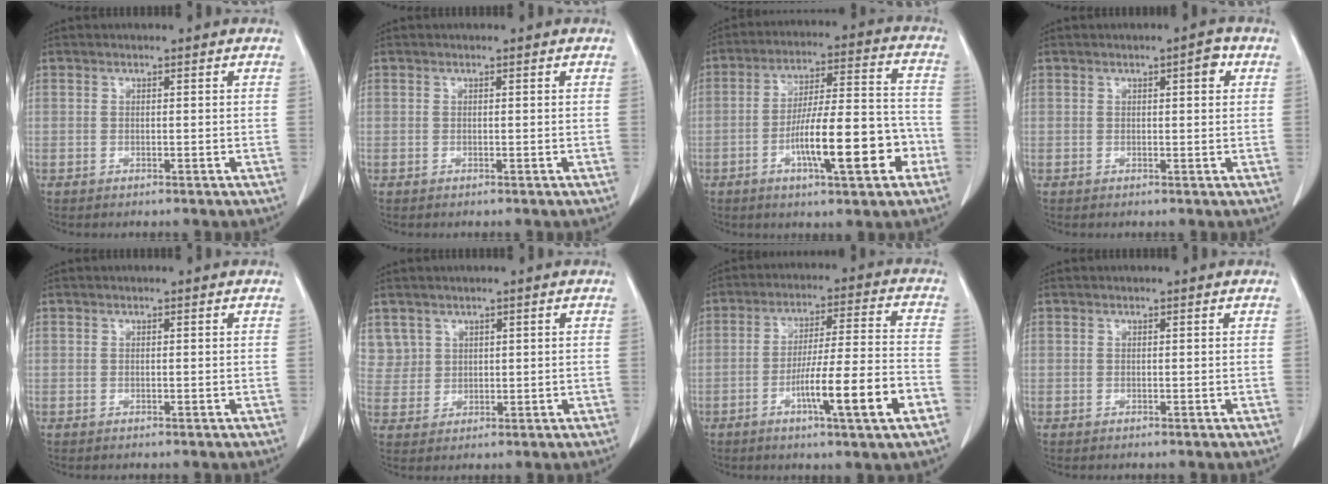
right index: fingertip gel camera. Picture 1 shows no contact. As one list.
[{"total": 0.0}, {"total": 14.5, "force": [-5.2, 2.6, 13.2], "torque": [-0.215, 0.016, -0.082]}, {"total": 2.3, "force": [0.9, 0.6, 2.0], "torque": [-0.025, 0.003, 0.009]}, {"total": 0.0}, {"total": 4.1, "force": [2.3, 3.5, -0.2], "torque": [0.011, 0.007, 0.051]}, {"total": 13.2, "force": [-5.4, -0.1, 12.0], "torque": [-0.198, -0.003, -0.085]}, {"total": 0.0}]